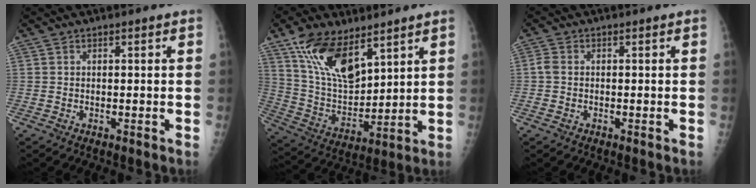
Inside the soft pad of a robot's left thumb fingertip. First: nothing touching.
{"total": 15.2, "force": [9.5, 6.9, 9.6], "torque": [-0.151, -0.046, 0.194]}
{"total": 2.0, "force": [-0.2, 1.4, 1.4], "torque": [-0.036, -0.001, -0.010]}